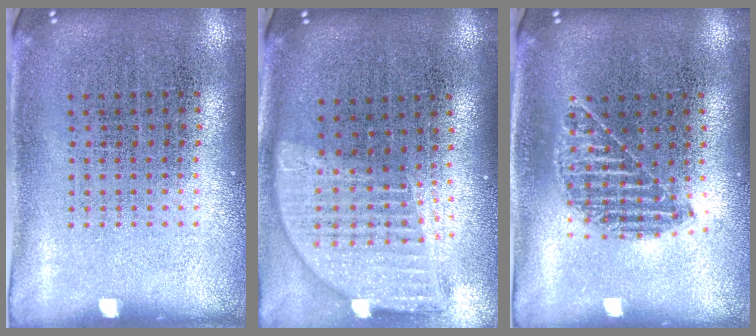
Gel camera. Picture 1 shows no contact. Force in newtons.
{"total": 2.0, "press": 1.6, "slide": 1.2}
{"total": 1.2, "press": 1.1, "slide": 0.5}